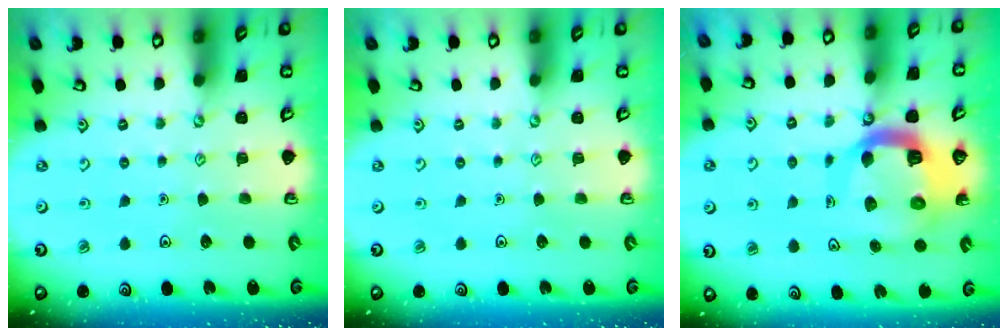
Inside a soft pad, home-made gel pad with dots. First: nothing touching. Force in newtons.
{"total": 0.0}
{"total": 13.6, "press": 13.5, "slide": 1.6}